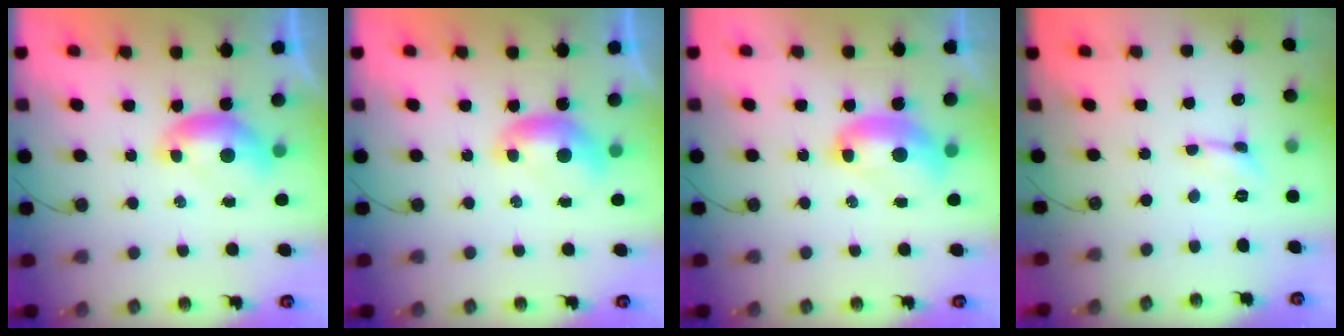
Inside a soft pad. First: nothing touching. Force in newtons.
{"total": 0.0}
{"total": 3.3, "press": 3.3, "slide": 0.2}
{"total": 0.8, "press": 0.8, "slide": 0.1}